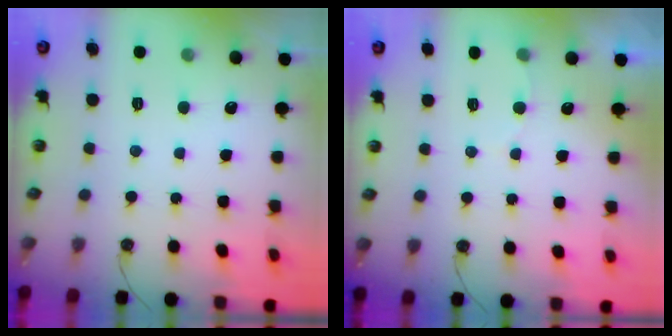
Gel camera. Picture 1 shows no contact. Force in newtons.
{"total": 3.4, "press": 3.4, "slide": 0.4}